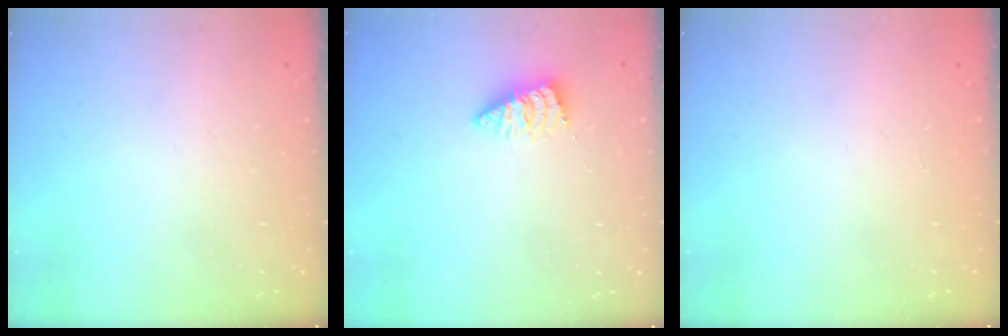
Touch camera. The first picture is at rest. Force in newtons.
{"total": 2.0, "press": 2.0, "slide": 0.2}
{"total": 0.0}